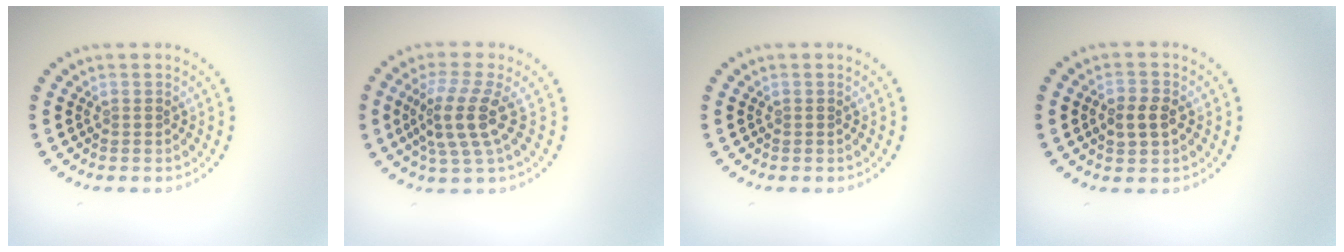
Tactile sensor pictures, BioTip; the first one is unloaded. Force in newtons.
{"total": 3.9, "press": 3.2, "slide": 2.3}
{"total": 0.0}
{"total": 2.5, "press": 2.5, "slide": 0.2}